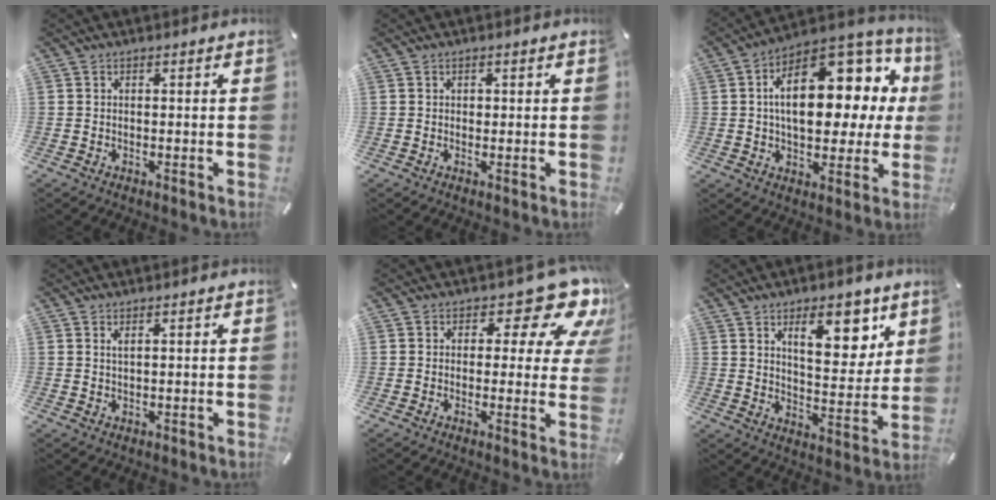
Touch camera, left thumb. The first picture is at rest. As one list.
[{"total": 0.7, "force": [0.2, 0.6, 0.2], "torque": [0.005, 0.000, 0.001]}, {"total": 21.0, "force": [6.0, 11.7, 16.4], "torque": [-0.244, -0.038, 0.097]}, {"total": 1.3, "force": [0.7, 0.4, 1.0], "torque": [-0.021, 0.000, 0.012]}, {"total": 12.9, "force": [7.0, 5.9, 9.0], "torque": [-0.113, -0.048, 0.116]}, {"total": 13.9, "force": [7.5, 6.5, 9.6], "torque": [-0.124, -0.034, 0.124]}]